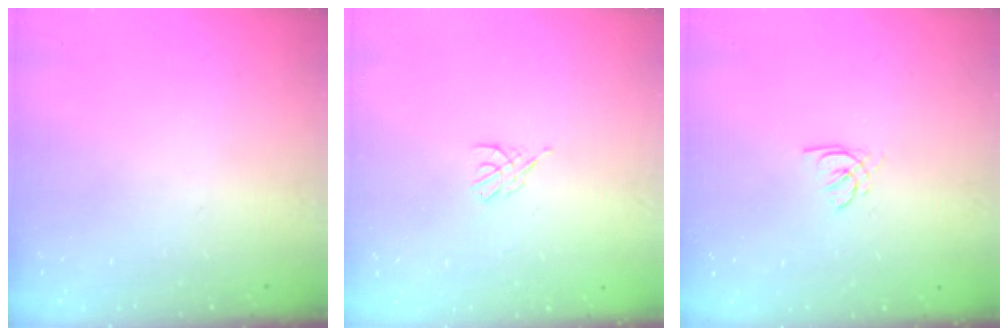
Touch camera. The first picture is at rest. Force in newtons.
{"total": 3.4, "press": 3.3, "slide": 0.5}
{"total": 1.4, "press": 1.4, "slide": 0.2}